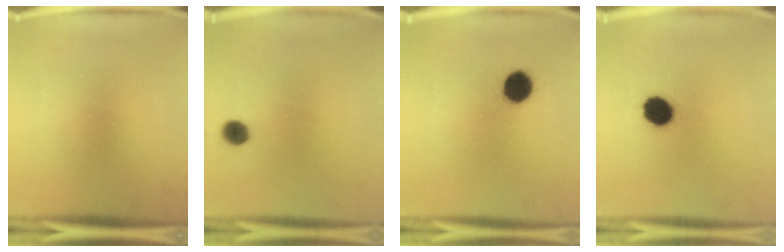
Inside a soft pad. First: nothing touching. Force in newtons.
{"total": 3.1}
{"total": 7.0}
{"total": 8.9}